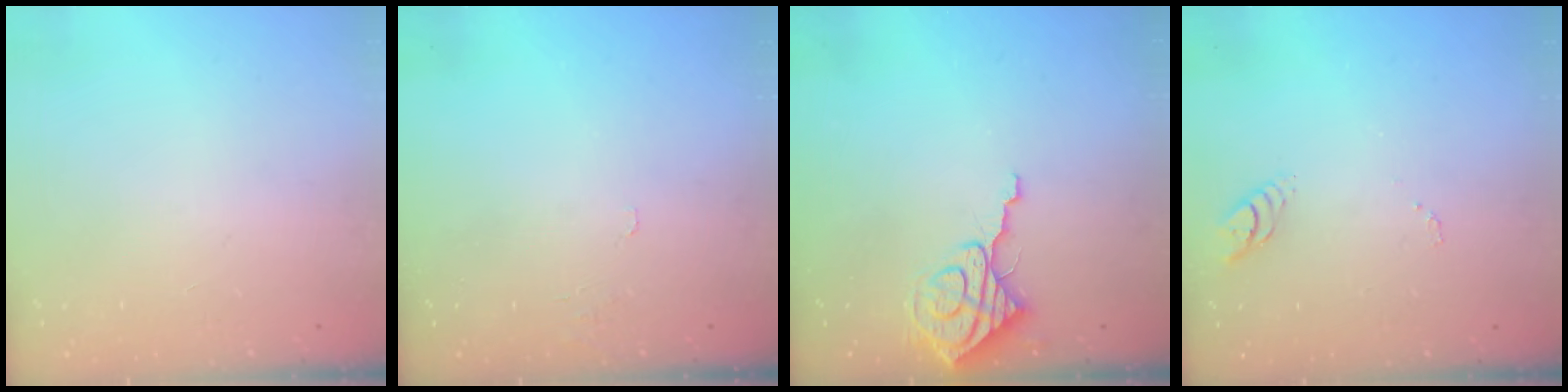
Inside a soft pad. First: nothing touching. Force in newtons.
{"total": 3.3, "press": 3.2, "slide": 0.3}
{"total": 8.9, "press": 8.9, "slide": 1.0}
{"total": 3.8, "press": 3.8, "slide": 0.4}